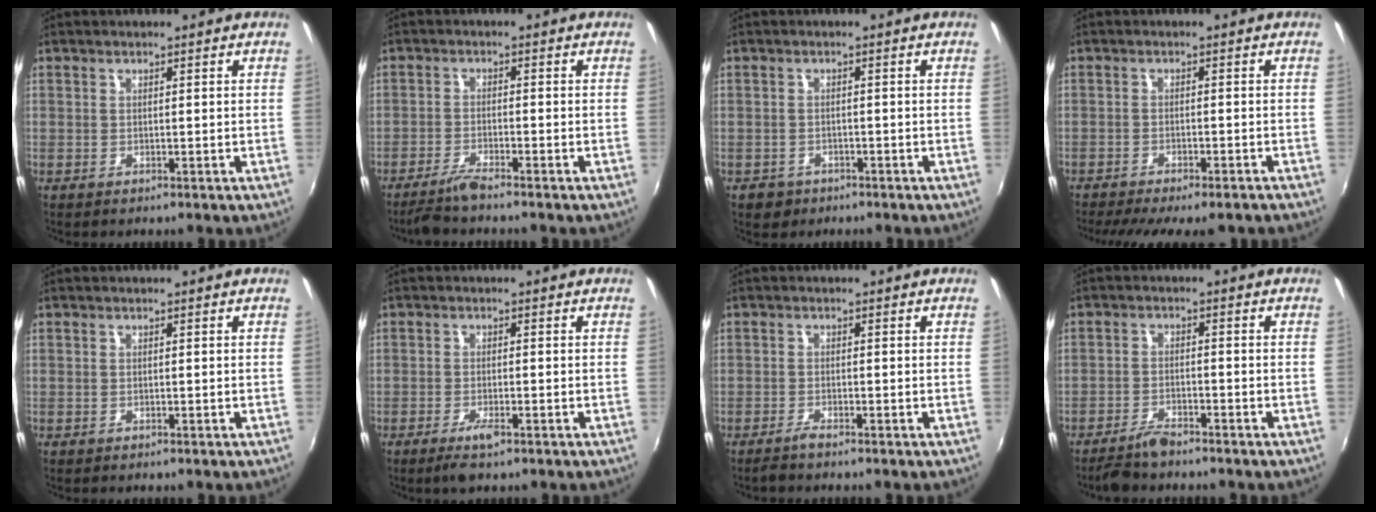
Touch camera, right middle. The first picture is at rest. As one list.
[{"total": 3.9, "force": [-3.5, -0.2, 1.9], "torque": [-0.057, -0.008, -0.070]}, {"total": 3.1, "force": [-1.7, 2.4, 0.7], "torque": [-0.024, -0.002, -0.024]}, {"total": 11.2, "force": [-9.4, 2.2, 5.6], "torque": [-0.120, -0.033, -0.138]}, {"total": 0.0}, {"total": 3.1, "force": [-2.0, 0.6, 2.3], "torque": [-0.053, -0.008, -0.038]}, {"total": 1.6, "force": [-1.4, 0.0, 0.7], "torque": [-0.021, -0.003, -0.029]}, {"total": 4.2, "force": [-3.8, 0.9, 1.7], "torque": [-0.050, -0.005, -0.073]}]